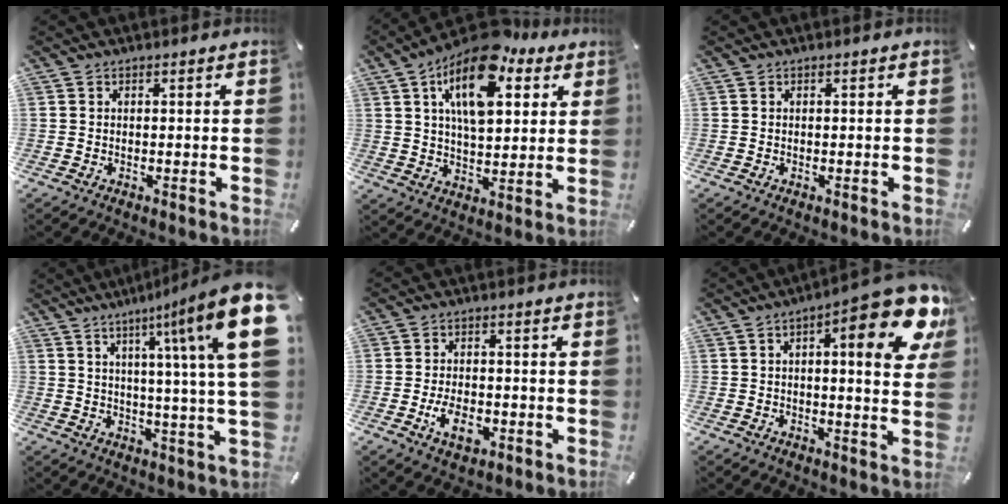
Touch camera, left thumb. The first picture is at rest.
{"total": 17.1, "force": [8.5, 8.7, 12.0], "torque": [-0.213, -0.029, 0.141]}
{"total": 0.0}
{"total": 20.5, "force": [7.7, 2.7, 18.8], "torque": [-0.279, -0.049, 0.107]}
{"total": 6.5, "force": [-2.3, 4.1, 4.4], "torque": [-0.089, 0.002, -0.045]}
{"total": 17.0, "force": [7.8, 4.6, 14.4], "torque": [-0.186, -0.051, 0.115]}